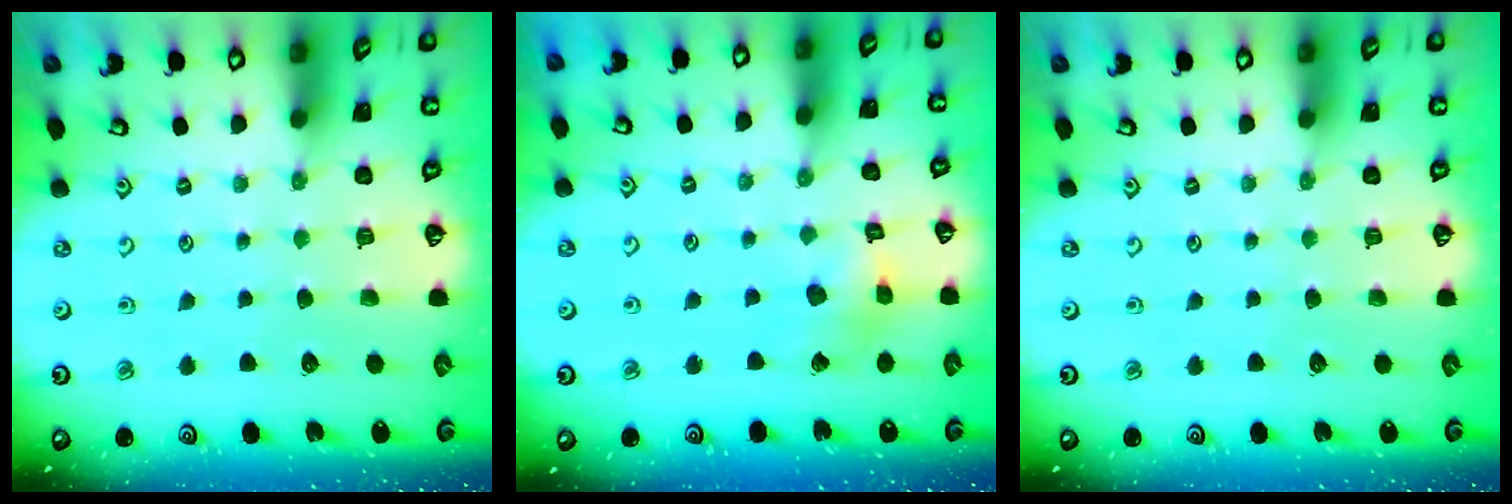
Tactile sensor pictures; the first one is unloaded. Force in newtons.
{"total": 6.3, "press": 6.3, "slide": 0.5}
{"total": 0.0}